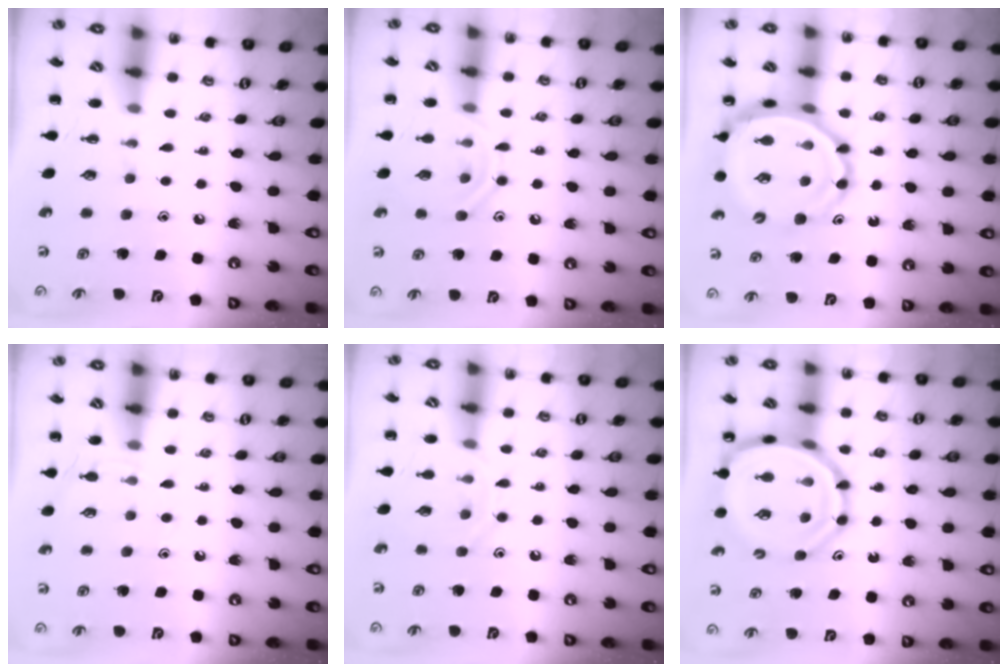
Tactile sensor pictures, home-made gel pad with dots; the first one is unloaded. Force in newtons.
{"total": 9.6, "press": 9.5, "slide": 1.4}
{"total": 11.9, "press": 11.4, "slide": 3.4}
{"total": 4.1, "press": 4.0, "slide": 1.2}
{"total": 8.8, "press": 8.8, "slide": 0.7}
{"total": 13.6, "press": 13.2, "slide": 3.5}